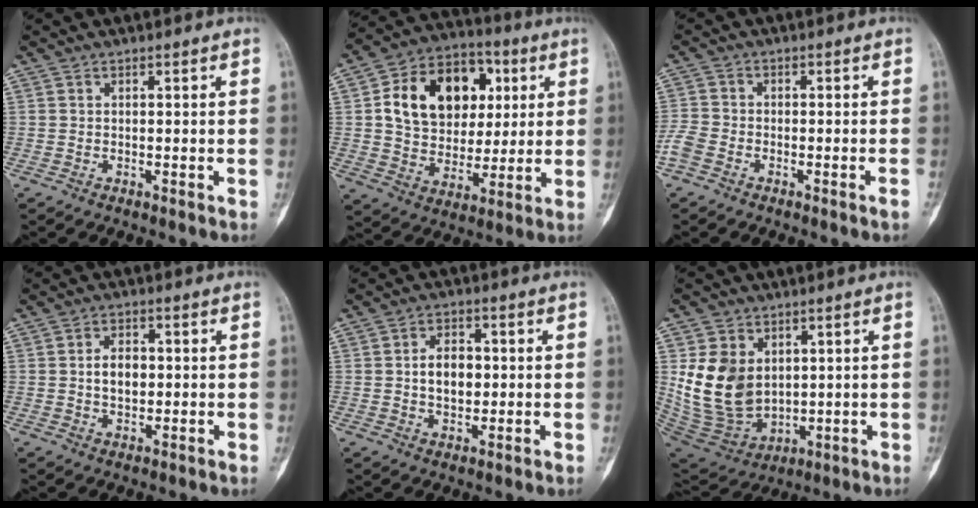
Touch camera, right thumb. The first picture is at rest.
{"total": 19.3, "force": [4.7, 14.3, 12.0], "torque": [-0.166, 0.007, 0.079]}
{"total": 4.3, "force": [-2.7, 1.7, 2.9], "torque": [-0.068, 0.008, -0.062]}
{"total": 5.0, "force": [0.2, 3.3, 3.8], "torque": [-0.049, 0.003, 0.001]}
{"total": 6.6, "force": [0.3, 4.3, 4.9], "torque": [-0.061, 0.005, 0.003]}
{"total": 14.2, "force": [2.9, 10.6, 9.0], "torque": [-0.139, -0.023, 0.081]}